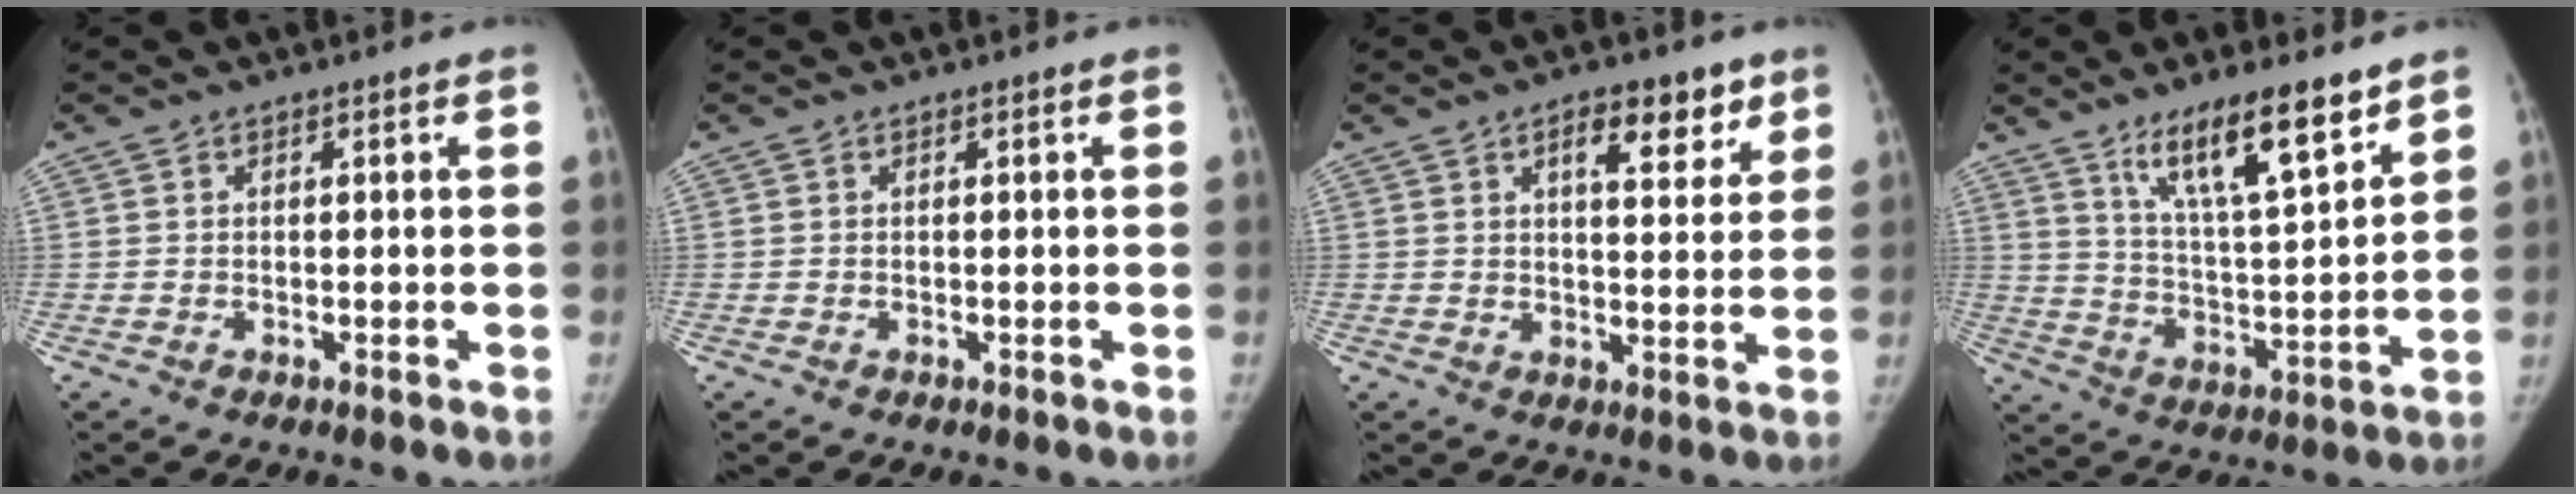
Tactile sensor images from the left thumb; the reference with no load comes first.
{"total": 0.0}
{"total": 8.1, "force": [4.6, 3.5, 5.7], "torque": [-0.053, -0.022, 0.064]}
{"total": 15.1, "force": [10.2, 3.4, 10.7], "torque": [-0.160, -0.062, 0.182]}